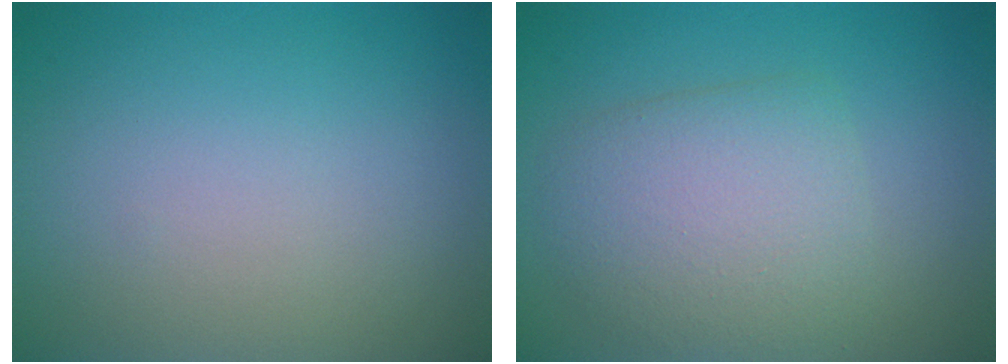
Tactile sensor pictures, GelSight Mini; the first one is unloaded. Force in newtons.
{"total": 4.8, "press": 4.7, "slide": 0.3}